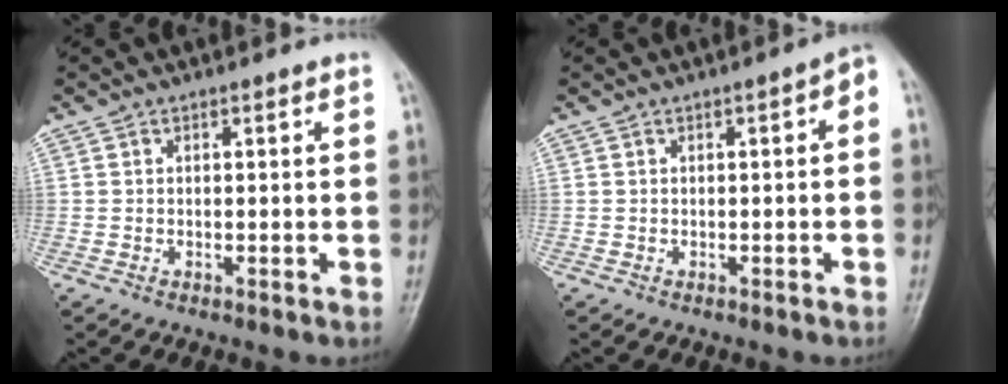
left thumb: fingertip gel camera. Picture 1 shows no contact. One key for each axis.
{"total": 2.5, "fx": -0.2, "fy": 1.0, "fz": 2.3, "tx": -0.021, "ty": 0.017, "tz": -0.010}